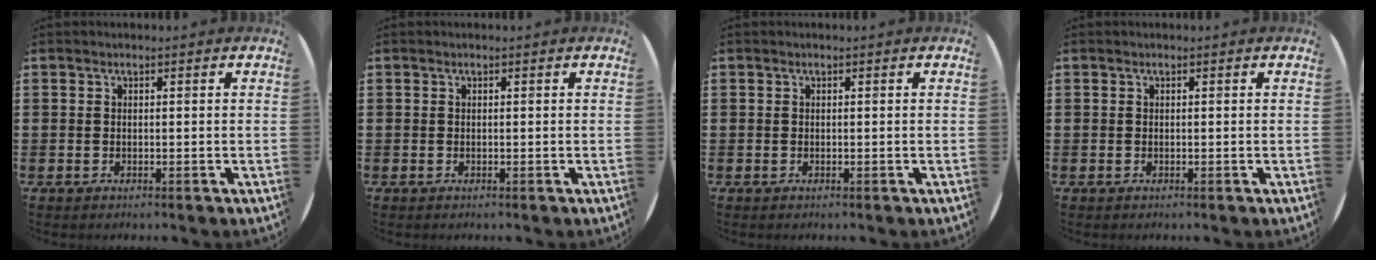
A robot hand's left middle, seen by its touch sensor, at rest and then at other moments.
{"total": 0.0}
{"total": 0.0}
{"total": 0.0}